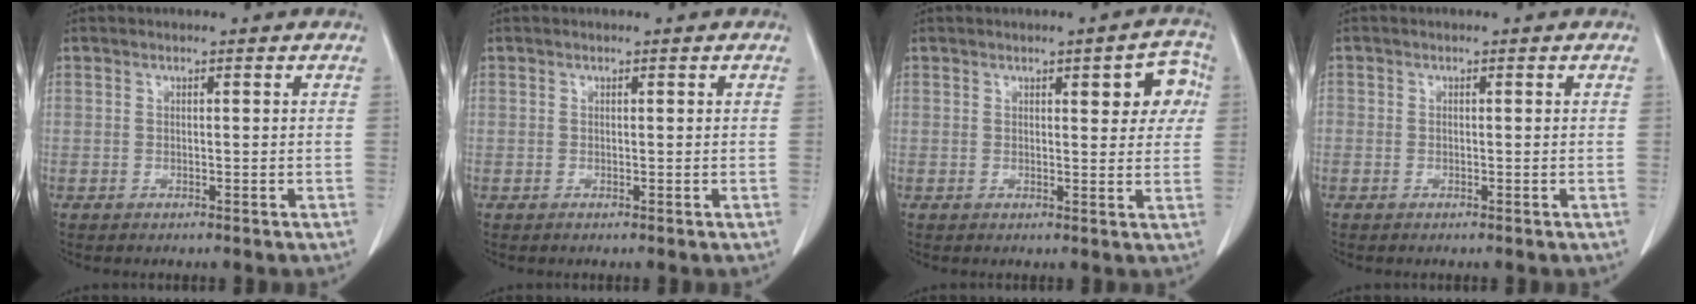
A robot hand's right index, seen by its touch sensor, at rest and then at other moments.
{"total": 0.0}
{"total": 5.6, "force": [1.8, 1.9, 5.0], "torque": [-0.048, 0.012, 0.017]}
{"total": 0.5, "force": [-0.2, 0.5, 0.3], "torque": [-0.005, 0.002, -0.004]}